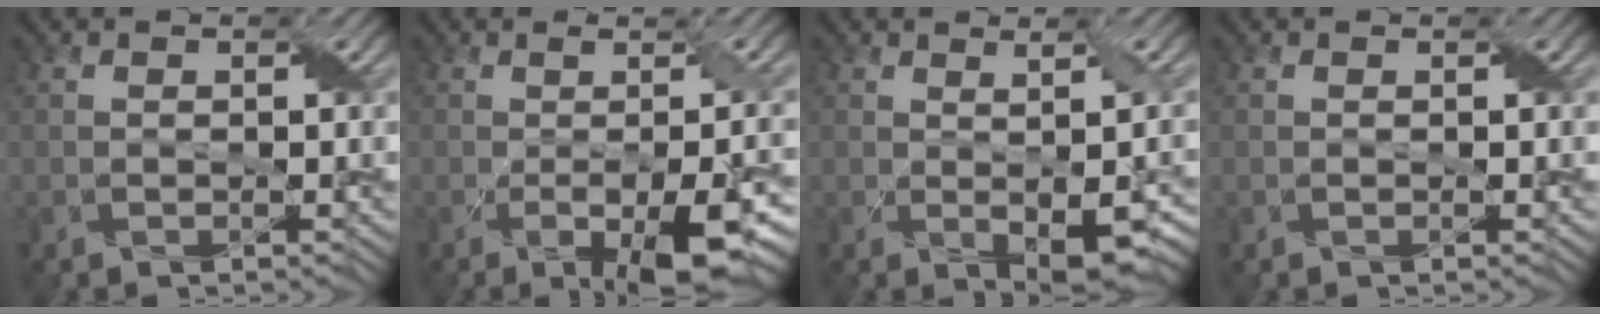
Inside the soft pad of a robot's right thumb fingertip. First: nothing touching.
{"total": 9.7, "force": [-2.8, 2.6, 9.0], "torque": [-0.125, -0.014, -0.032]}
{"total": 4.7, "force": [-0.3, 1.5, 4.5], "torque": [-0.071, -0.012, 0.011]}
{"total": 0.0}